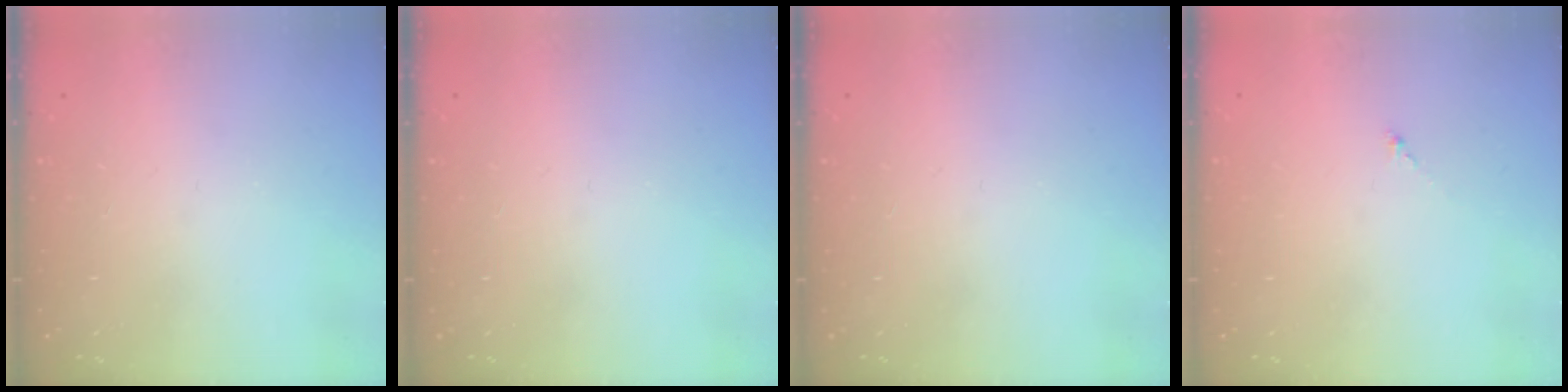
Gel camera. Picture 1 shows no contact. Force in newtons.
{"total": 0.0}
{"total": 0.0}
{"total": 0.0}